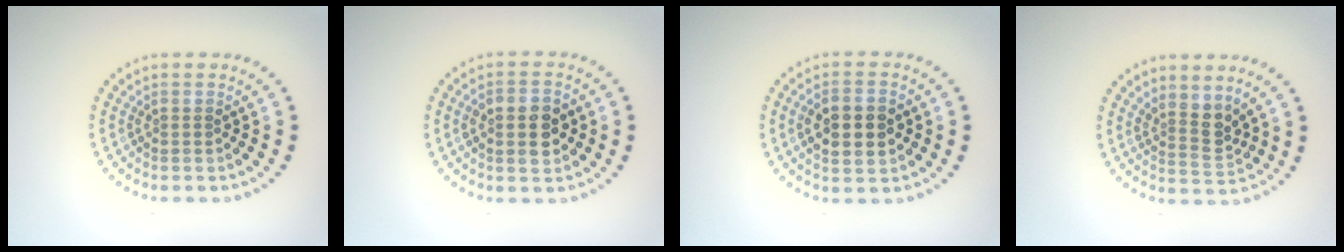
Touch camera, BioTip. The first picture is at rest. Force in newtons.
{"total": 3.8, "press": 3.8, "slide": 0.3}
{"total": 4.5, "press": 4.5, "slide": 0.2}
{"total": 2.6, "press": 1.9, "slide": 1.7}